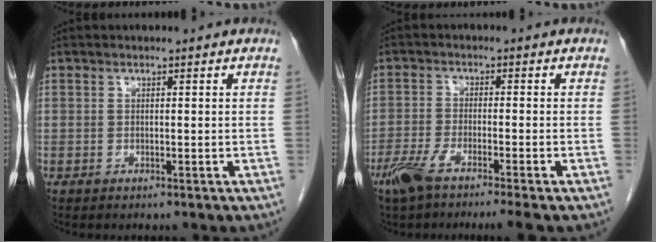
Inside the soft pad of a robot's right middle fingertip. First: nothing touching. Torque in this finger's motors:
{"motor_torque": [0.59, -0.51, 0.17, 0.06]}